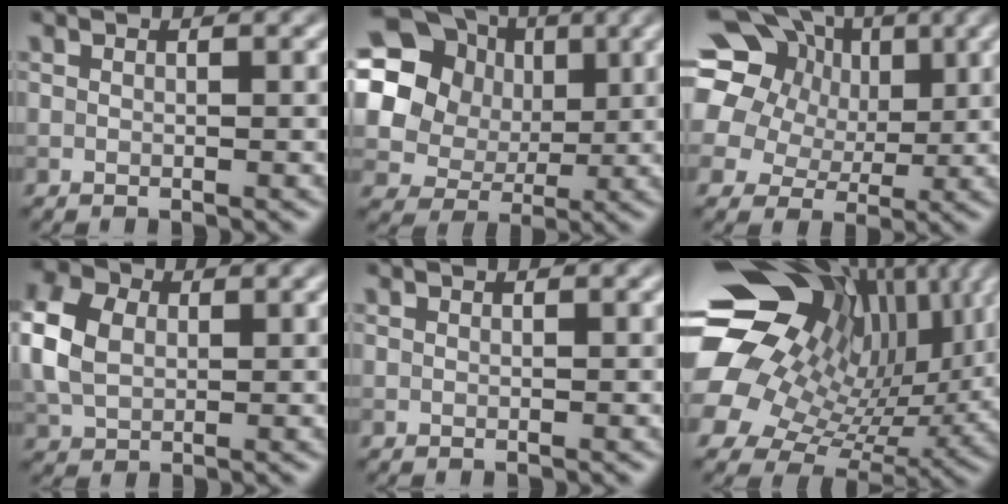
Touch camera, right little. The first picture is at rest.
{"total": 18.2, "force": [5.9, 15.8, 6.9], "torque": [-0.180, 0.031, 0.101]}
{"total": 21.3, "force": [8.0, 17.5, 9.2], "torque": [-0.225, 0.050, 0.121]}
{"total": 6.6, "force": [0.8, 4.9, 4.4], "torque": [-0.126, 0.014, 0.010]}
{"total": 0.0}
{"total": 17.2, "force": [5.9, 12.7, 10.0], "torque": [-0.217, 0.037, 0.118]}